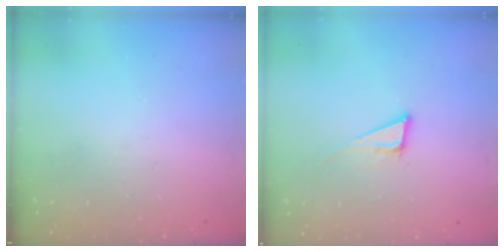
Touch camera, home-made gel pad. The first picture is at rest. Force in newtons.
{"total": 6.8, "press": 6.4, "slide": 2.4}